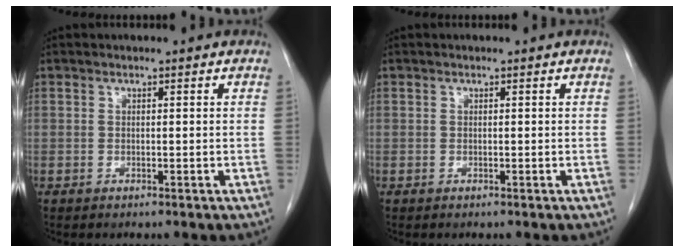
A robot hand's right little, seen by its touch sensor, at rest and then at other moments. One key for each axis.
{"total": 0.0}